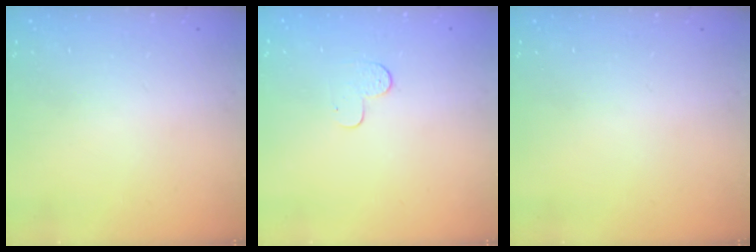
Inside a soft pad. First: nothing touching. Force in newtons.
{"total": 3.7, "press": 3.7, "slide": 0.4}
{"total": 0.0}